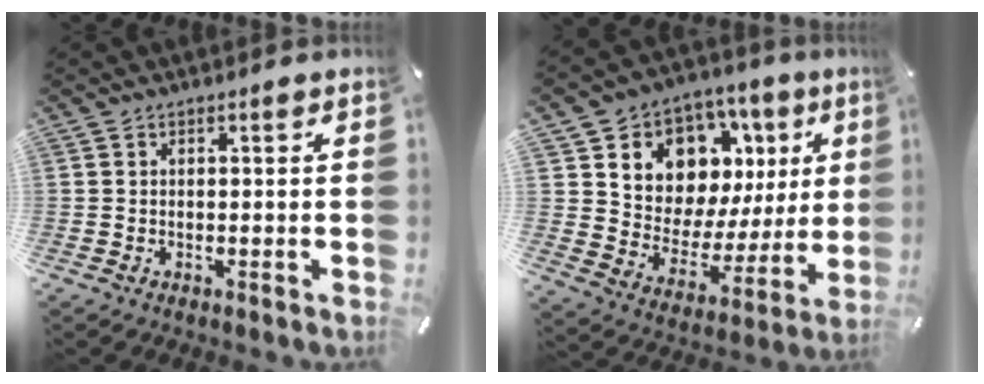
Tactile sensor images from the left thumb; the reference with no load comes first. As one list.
[{"total": 10.2, "force": [5.6, 8.1, 2.9], "torque": [-0.049, -0.068, 0.103]}]